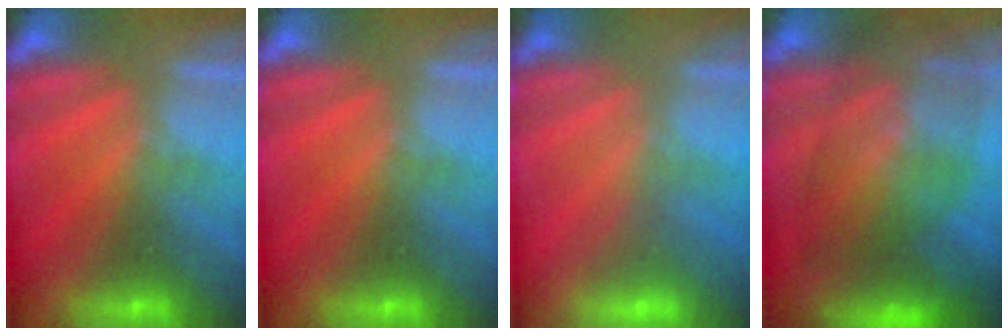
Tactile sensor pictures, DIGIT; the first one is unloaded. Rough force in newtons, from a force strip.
{"total": 0.0}
{"total": 2.9}
{"total": 8.8}